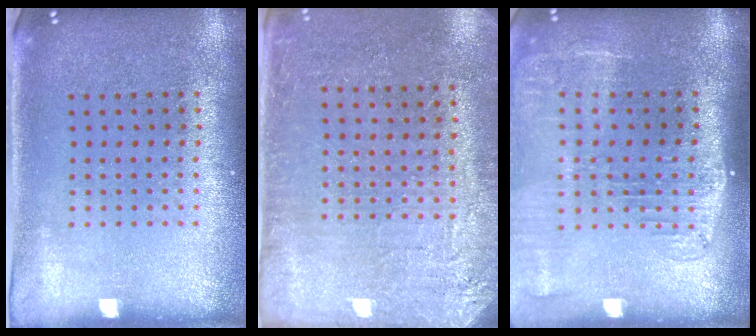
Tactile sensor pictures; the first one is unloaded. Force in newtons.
{"total": 2.8, "press": 2.7, "slide": 0.7}
{"total": 2.1, "press": 1.7, "slide": 1.2}